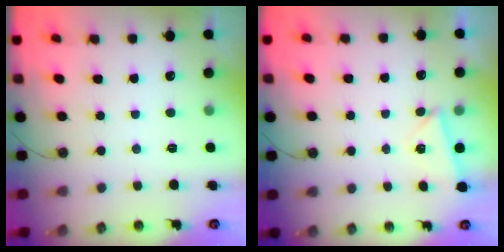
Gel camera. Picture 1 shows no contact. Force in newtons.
{"total": 3.8, "press": 3.0, "slide": 2.3}